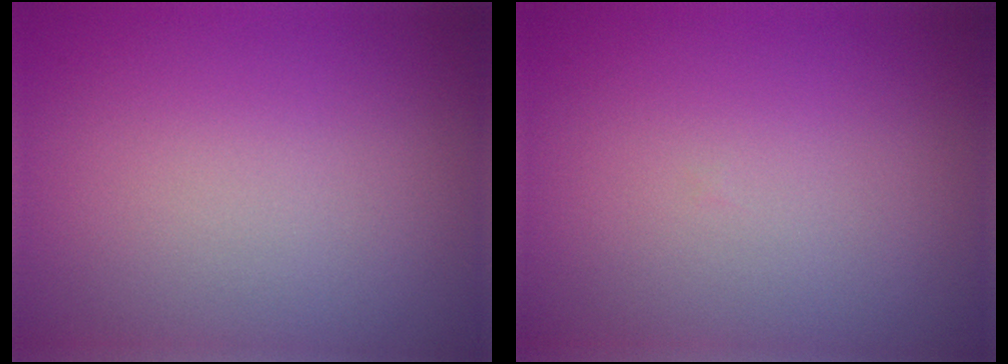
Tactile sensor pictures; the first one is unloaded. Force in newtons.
{"total": 0.0}